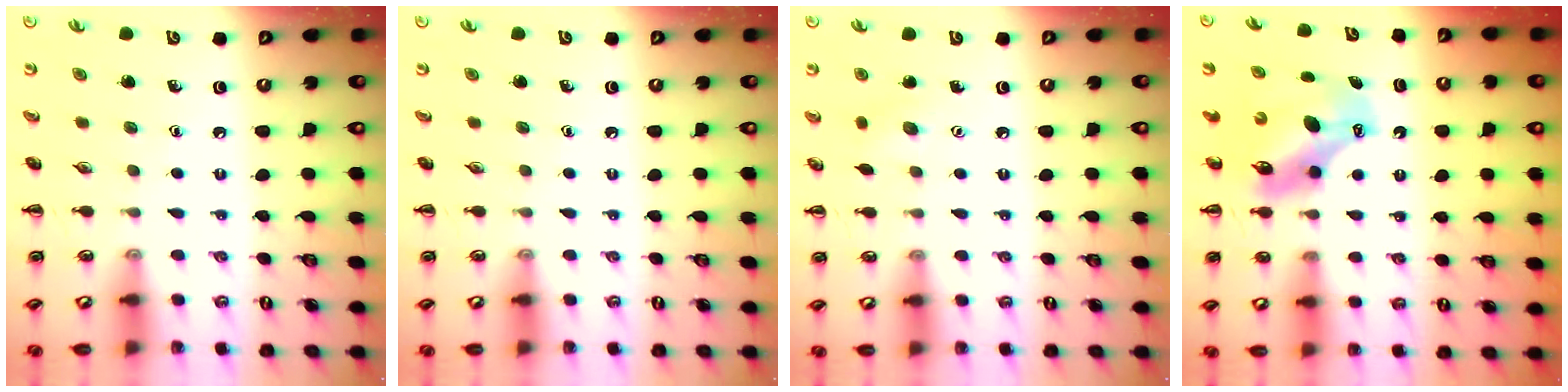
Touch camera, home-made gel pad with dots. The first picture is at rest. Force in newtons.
{"total": 0.0}
{"total": 5.0, "press": 4.8, "slide": 1.3}
{"total": 9.1, "press": 8.9, "slide": 2.0}